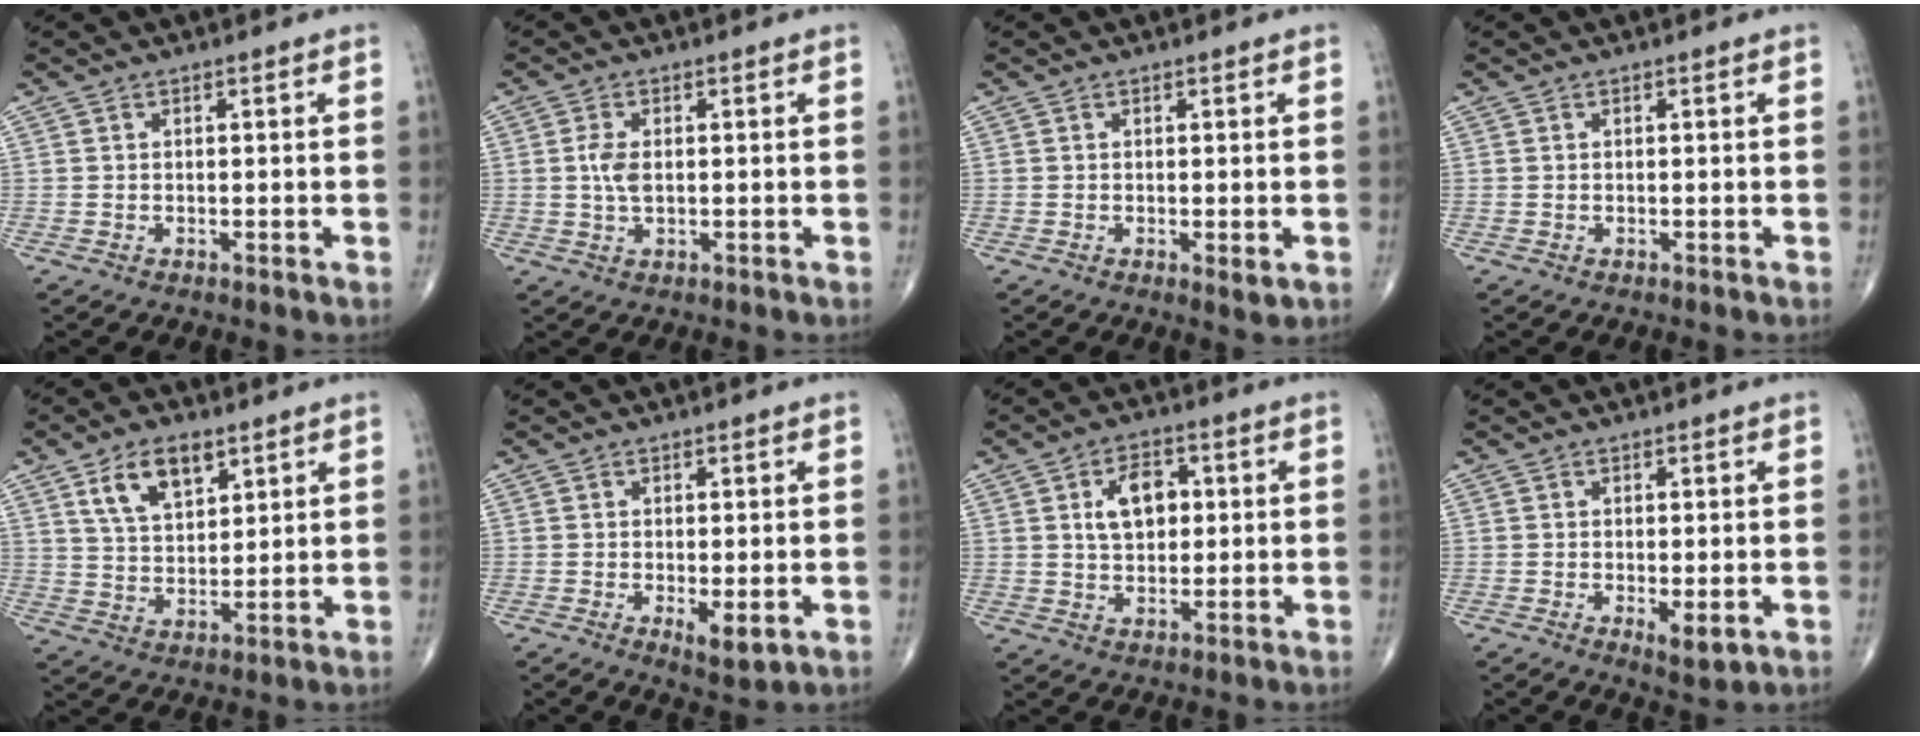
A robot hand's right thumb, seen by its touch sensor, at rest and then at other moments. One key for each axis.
{"total": 3.5, "fx": 0.3, "fy": 1.9, "fz": 3.0, "tx": -0.066, "ty": 0.001, "tz": 0.008}
{"total": 1.7, "fx": -0.3, "fy": 0.5, "fz": 1.6, "tx": -0.024, "ty": -0.007, "tz": -0.003}
{"total": 0.0}
{"total": 9.5, "fx": 5.0, "fy": 5.1, "fz": 6.2, "tx": -0.095, "ty": -0.024, "tz": 0.097}
{"total": 4.1, "fx": -0.9, "fy": 1.4, "fz": 3.7, "tx": -0.055, "ty": -0.013, "tz": -0.011}
{"total": 7.5, "fx": 1.7, "fy": 4.7, "fz": 5.6, "tx": -0.072, "ty": 0.000, "tz": 0.028}
{"total": 3.5, "fx": -0.8, "fy": 1.2, "fz": 3.2, "tx": -0.048, "ty": -0.011, "tz": -0.010}